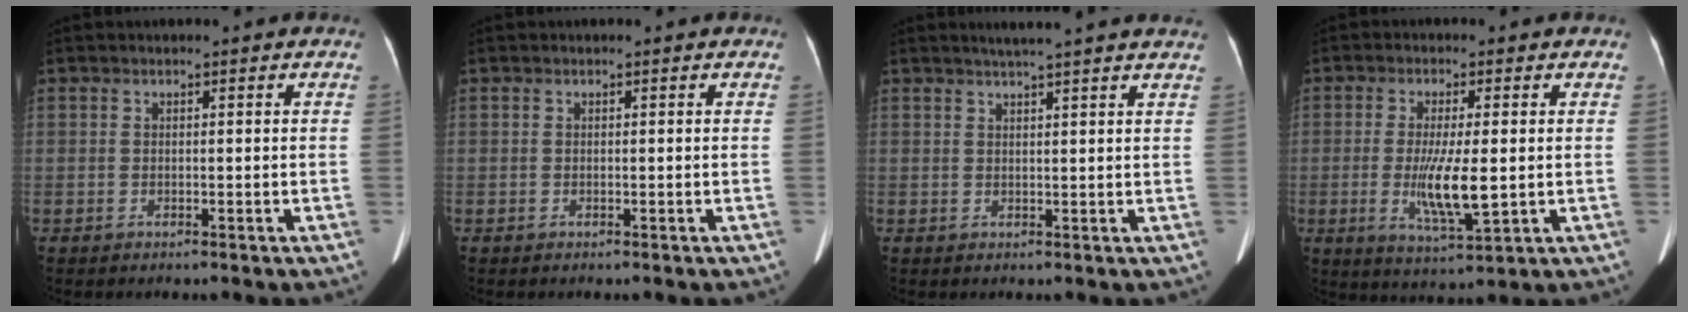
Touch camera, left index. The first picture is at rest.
{"total": 0.0}
{"total": 8.5, "force": [7.3, -0.5, 4.2], "torque": [-0.060, 0.022, 0.080]}
{"total": 8.1, "force": [-0.7, 1.4, 7.9], "torque": [-0.153, -0.020, -0.010]}